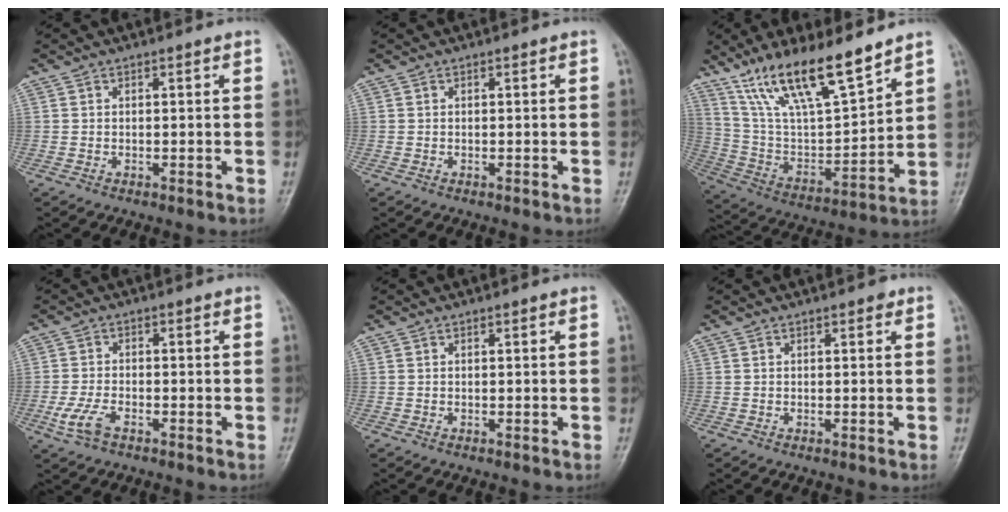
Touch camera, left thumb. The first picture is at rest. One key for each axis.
{"total": 0.0}
{"total": 18.4, "fx": 13.4, "fy": 4.5, "fz": 11.8, "tx": -0.189, "ty": -0.061, "tz": 0.258}
{"total": 4.7, "fx": -2.5, "fy": 2.3, "fz": 3.3, "tx": -0.077, "ty": 0.007, "tz": -0.048}
{"total": 0.0}
{"total": 0.7, "fx": 0.4, "fy": 0.5, "fz": 0.5, "tx": 0.000, "ty": 0.000, "tz": 0.000}